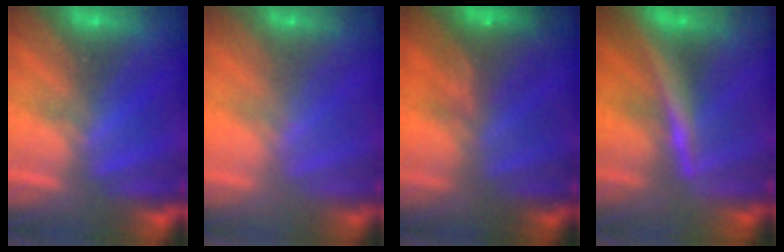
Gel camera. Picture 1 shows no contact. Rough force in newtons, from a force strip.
{"total": 2.3}
{"total": 7.2}
{"total": 4.5}